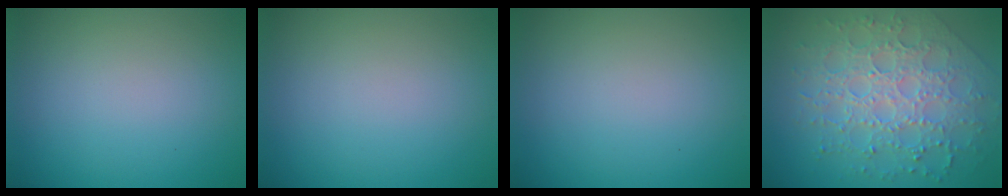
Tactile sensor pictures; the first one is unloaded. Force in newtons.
{"total": 0.0}
{"total": 0.0}
{"total": 8.0, "press": 5.7, "slide": 5.6}